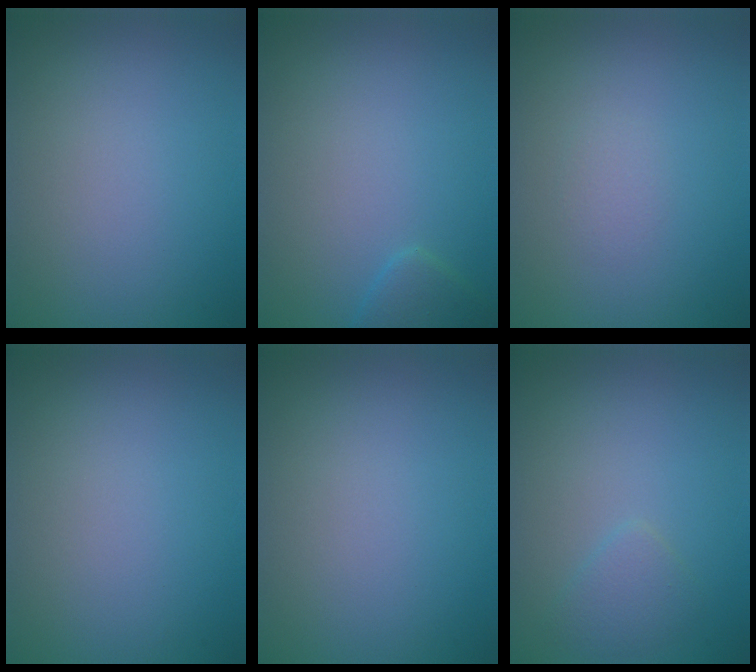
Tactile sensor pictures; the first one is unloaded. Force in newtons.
{"total": 1.4, "press": 1.4, "slide": 0.1}
{"total": 0.6, "press": 0.6, "slide": 0.1}
{"total": 0.0}
{"total": 0.0}
{"total": 1.4, "press": 1.4, "slide": 0.0}